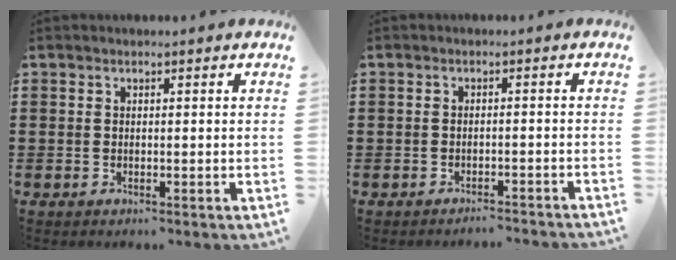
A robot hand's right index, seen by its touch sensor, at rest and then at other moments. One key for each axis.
{"total": 1.7, "fx": -1.7, "fy": -0.1, "fz": 0.1, "tx": -0.005, "ty": 0.001, "tz": -0.036}